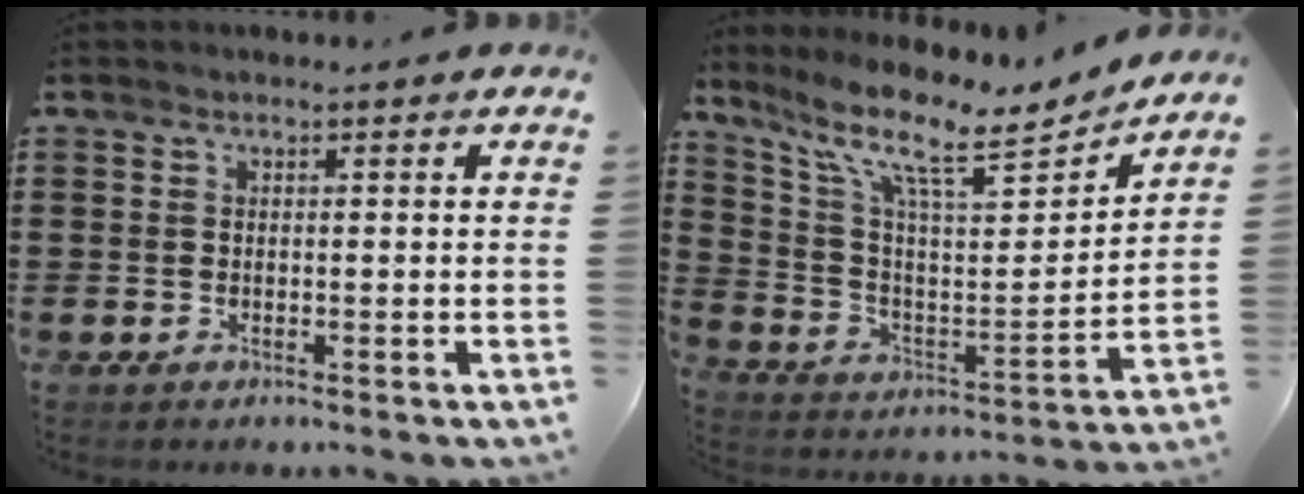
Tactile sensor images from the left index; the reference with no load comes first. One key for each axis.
{"total": 11.1, "fx": 8.2, "fy": 2.4, "fz": 7.0, "tx": -0.161, "ty": -0.051, "tz": 0.132}